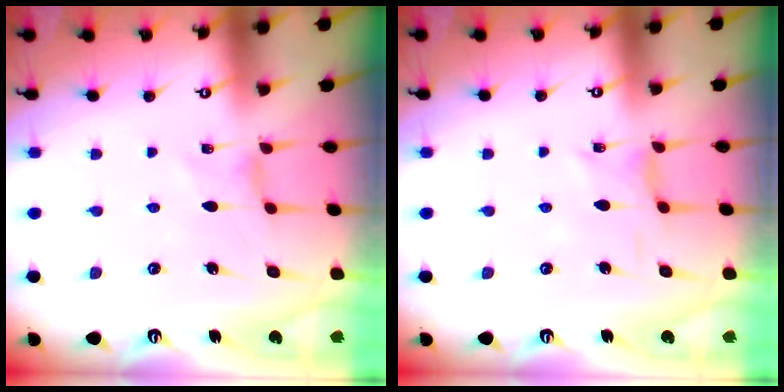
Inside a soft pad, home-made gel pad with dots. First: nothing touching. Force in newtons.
{"total": 1.2, "press": 1.2, "slide": 0.4}